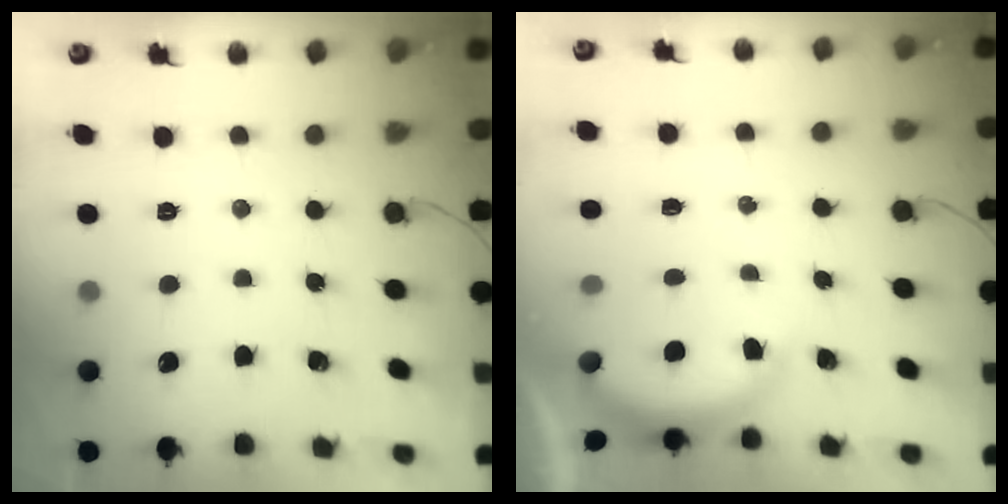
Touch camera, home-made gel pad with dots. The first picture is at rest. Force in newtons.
{"total": 2.2, "press": 2.2, "slide": 0.5}